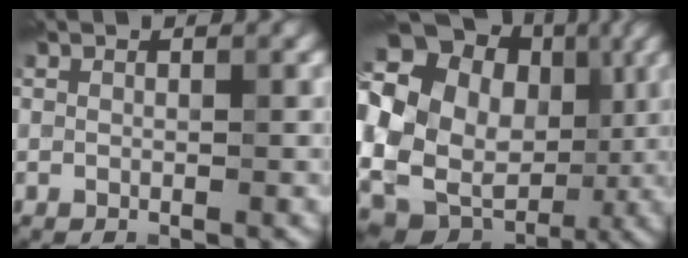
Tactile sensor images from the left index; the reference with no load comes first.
{"total": 20.7, "force": [3.3, 16.9, 11.5], "torque": [-0.216, 0.048, 0.037]}